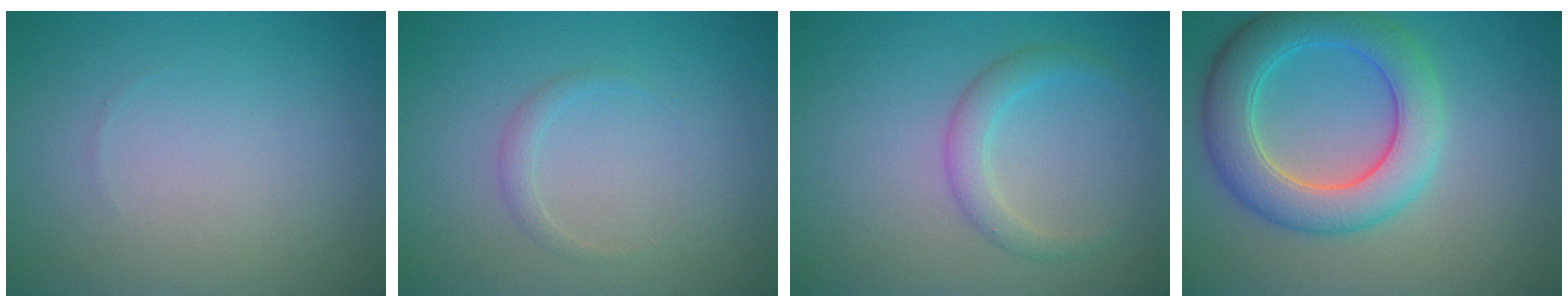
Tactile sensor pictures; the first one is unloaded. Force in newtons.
{"total": 1.0, "press": 1.0, "slide": 0.1}
{"total": 2.2, "press": 2.2, "slide": 0.1}
{"total": 6.9, "press": 6.9, "slide": 0.5}